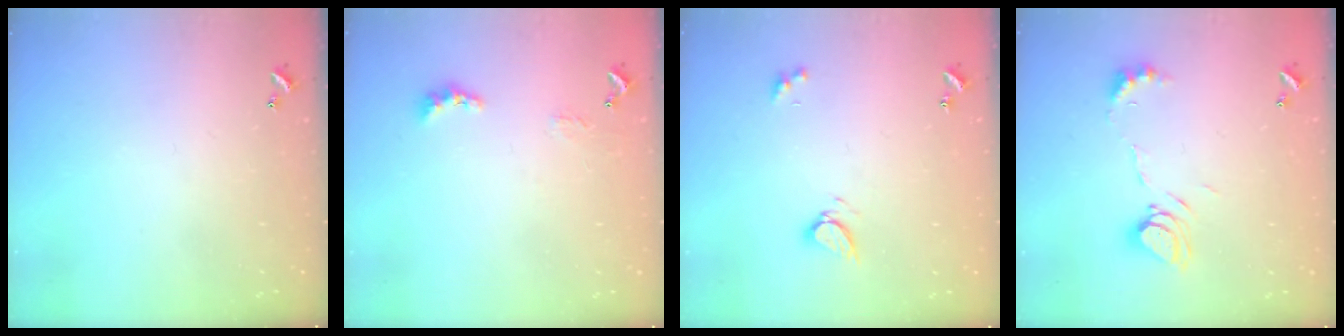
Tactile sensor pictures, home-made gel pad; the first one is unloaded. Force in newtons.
{"total": 2.1, "press": 2.0, "slide": 0.5}
{"total": 5.1, "press": 5.1, "slide": 0.5}
{"total": 8.0, "press": 7.9, "slide": 0.9}